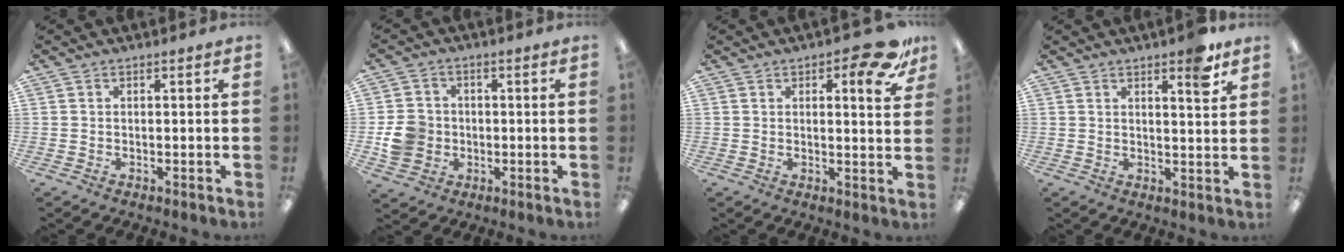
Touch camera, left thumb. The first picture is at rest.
{"total": 7.5, "force": [-1.0, 6.9, 2.8], "torque": [-0.054, 0.017, -0.015]}
{"total": 10.0, "force": [6.0, 3.6, 7.1], "torque": [-0.076, -0.032, 0.095]}
{"total": 6.1, "force": [4.3, 1.4, 4.1], "torque": [-0.046, -0.027, 0.065]}